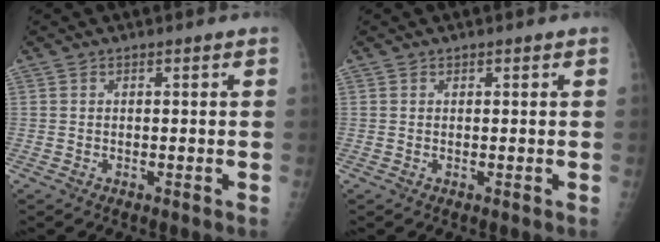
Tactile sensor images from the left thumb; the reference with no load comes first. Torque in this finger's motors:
{"motor_torque": [-0.01, 0.01, -0.06, -0.05, 0.00]}